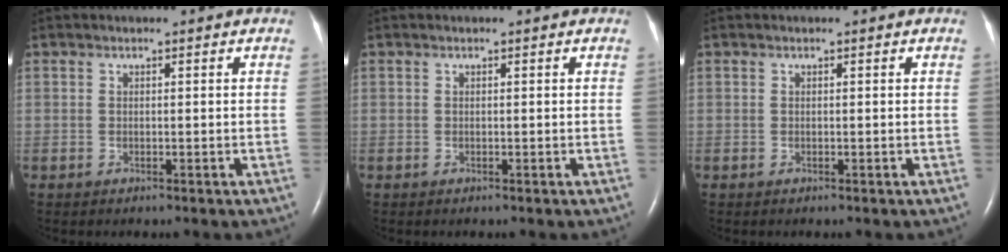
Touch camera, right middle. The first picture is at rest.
{"total": 0.0}
{"total": 0.0}